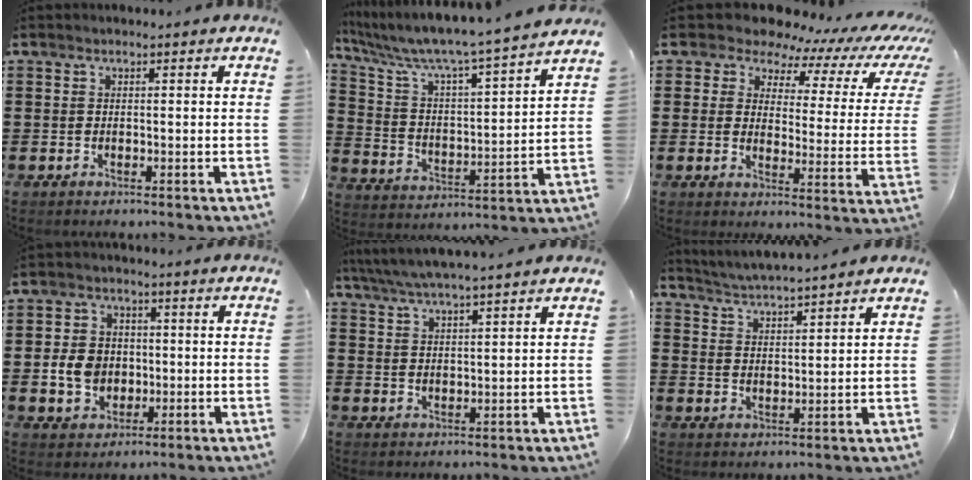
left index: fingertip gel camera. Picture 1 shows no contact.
{"total": 6.2, "force": [5.5, -0.5, 2.8], "torque": [-0.082, -0.054, 0.082]}
{"total": 6.4, "force": [5.6, 2.5, 1.9], "torque": [-0.058, -0.040, 0.092]}
{"total": 6.0, "force": [-0.6, 5.0, 3.3], "torque": [-0.070, 0.008, -0.014]}
{"total": 4.6, "force": [4.2, -0.6, 1.6], "torque": [-0.045, -0.018, 0.074]}
{"total": 3.8, "force": [3.7, -0.7, 0.4], "torque": [-0.025, -0.025, 0.063]}